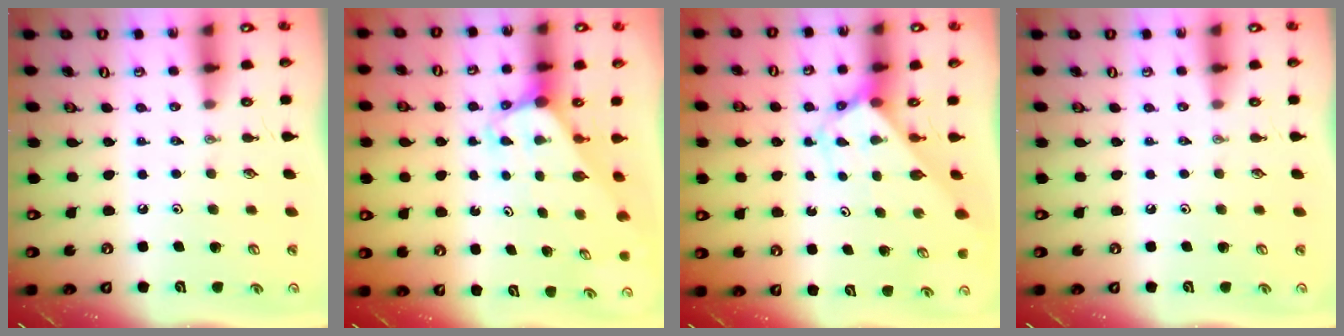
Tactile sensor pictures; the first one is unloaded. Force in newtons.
{"total": 3.3, "press": 3.3, "slide": 0.1}
{"total": 2.9, "press": 2.9, "slide": 0.1}
{"total": 0.0}